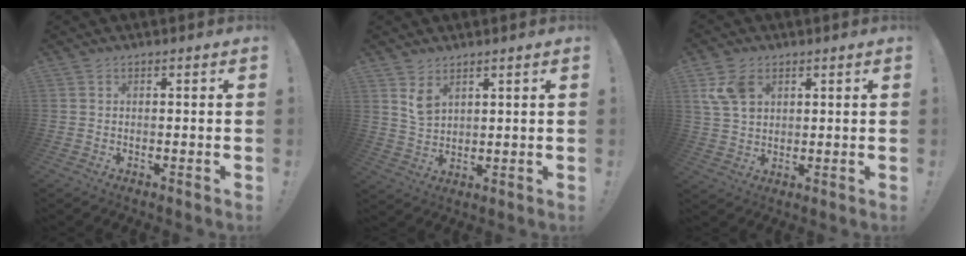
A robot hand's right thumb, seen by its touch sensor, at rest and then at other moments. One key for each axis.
{"total": 4.8, "fx": 3.1, "fy": 2.8, "fz": 2.4, "tx": -0.033, "ty": -0.019, "tz": 0.058}
{"total": 8.3, "fx": 3.4, "fy": 5.7, "fz": 4.8, "tx": -0.097, "ty": -0.004, "tz": 0.068}